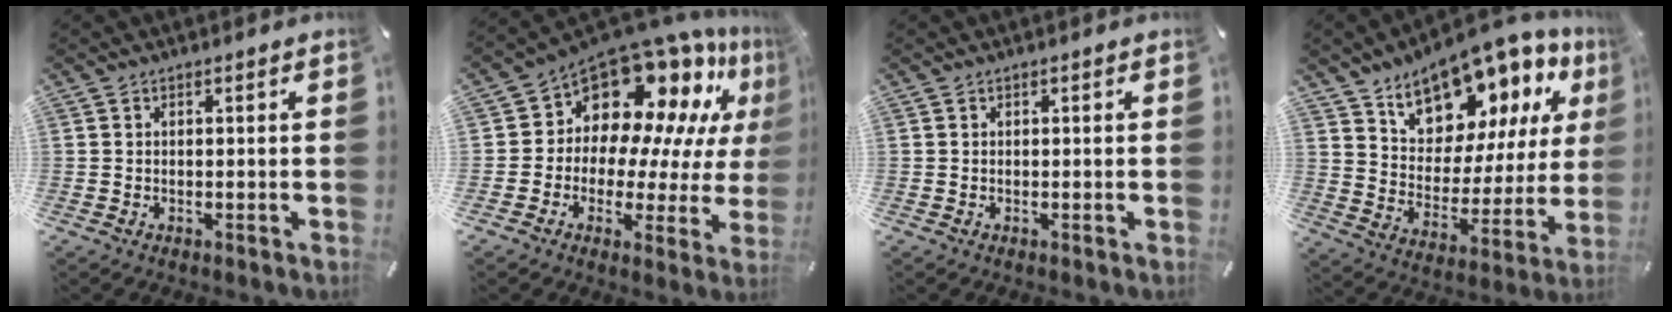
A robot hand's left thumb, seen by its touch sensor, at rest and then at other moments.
{"total": 15.1, "force": [11.2, 8.5, 5.5], "torque": [-0.102, -0.107, 0.194]}
{"total": 0.0}
{"total": 14.0, "force": [11.9, 6.6, 3.1], "torque": [-0.050, -0.125, 0.207]}